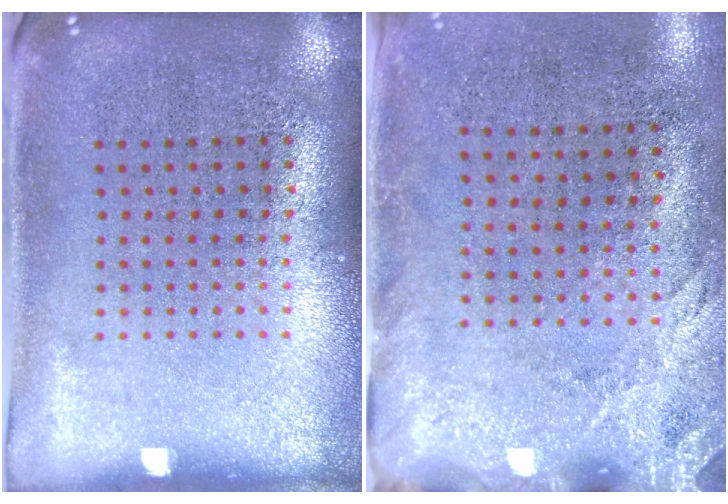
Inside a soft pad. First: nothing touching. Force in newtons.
{"total": 2.7, "press": 2.1, "slide": 1.6}